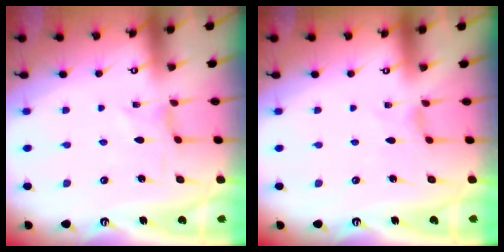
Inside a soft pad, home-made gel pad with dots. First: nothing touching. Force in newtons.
{"total": 0.6, "press": 0.6, "slide": 0.2}